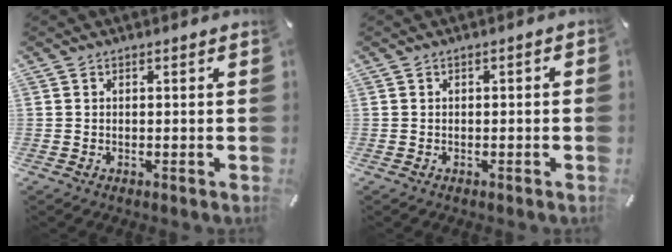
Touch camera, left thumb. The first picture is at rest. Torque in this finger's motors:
{"motor_torque": [-0.16, -0.12, -0.17, 0.14, -0.02]}